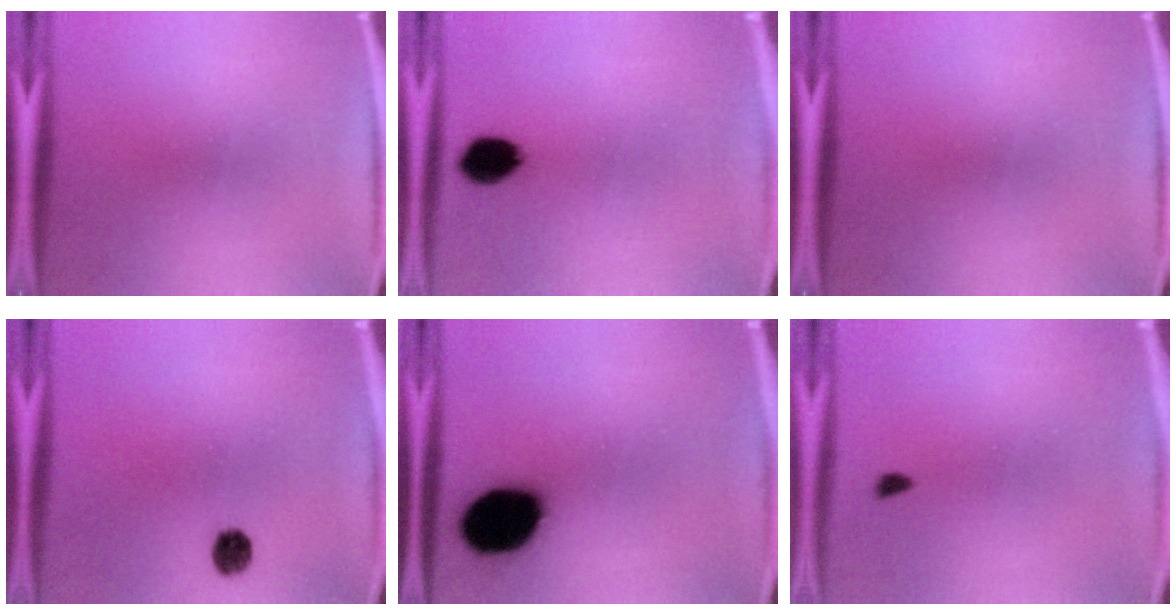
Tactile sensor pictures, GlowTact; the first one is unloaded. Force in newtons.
{"total": 7.5}
{"total": 0.0}
{"total": 4.0}
{"total": 19.1}
{"total": 1.1}